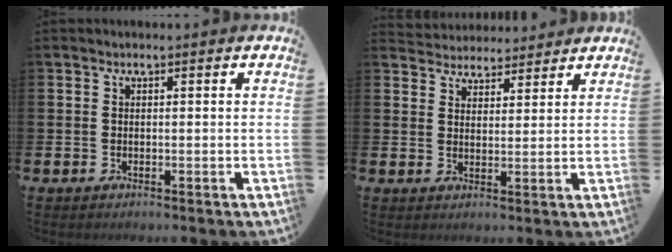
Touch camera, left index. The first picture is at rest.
{"total": 3.9, "force": [3.8, 1.0, -0.5], "torque": [-0.009, -0.018, 0.070]}